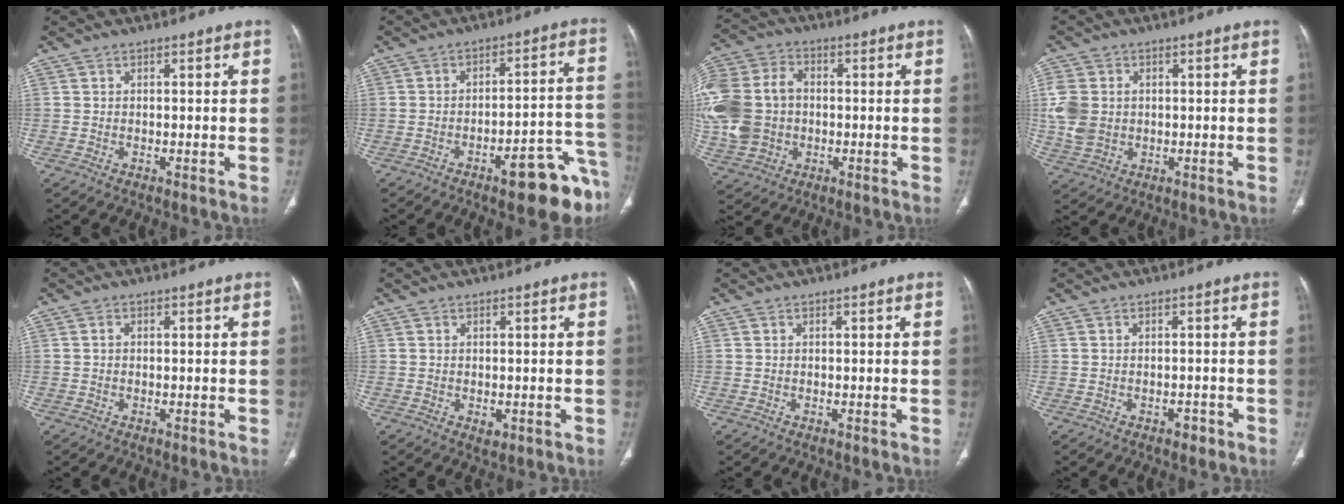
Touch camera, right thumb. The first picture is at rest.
{"total": 15.2, "force": [-7.9, 3.9, 12.4], "torque": [-0.093, 0.065, -0.095]}
{"total": 19.2, "force": [-0.6, 15.4, 11.5], "torque": [-0.276, 0.024, -0.004]}
{"total": 7.7, "force": [0.4, 6.2, 4.6], "torque": [-0.096, 0.001, 0.014]}
{"total": 0.7, "force": [0.0, 0.6, 0.4], "torque": [-0.007, 0.002, -0.002]}
{"total": 1.5, "force": [-0.3, 1.1, 1.0], "torque": [-0.013, -0.003, 0.001]}
{"total": 0.0}
{"total": 1.6, "force": [-1.0, 1.1, 0.7], "torque": [-0.006, 0.005, -0.012]}